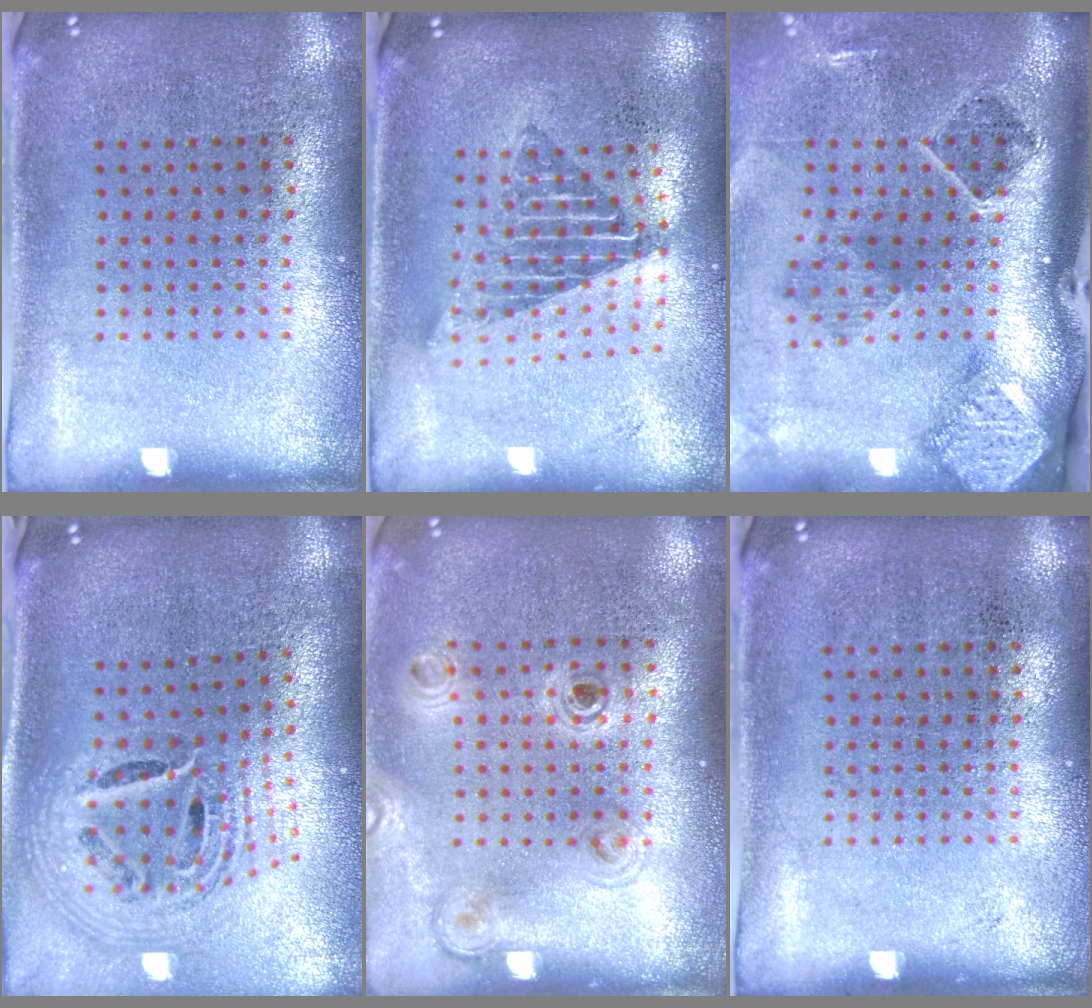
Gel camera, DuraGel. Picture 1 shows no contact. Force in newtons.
{"total": 1.6, "press": 1.3, "slide": 0.9}
{"total": 2.9, "press": 1.8, "slide": 2.3}
{"total": 2.2, "press": 1.6, "slide": 1.5}
{"total": 1.1, "press": 1.0, "slide": 0.3}
{"total": 0.0}